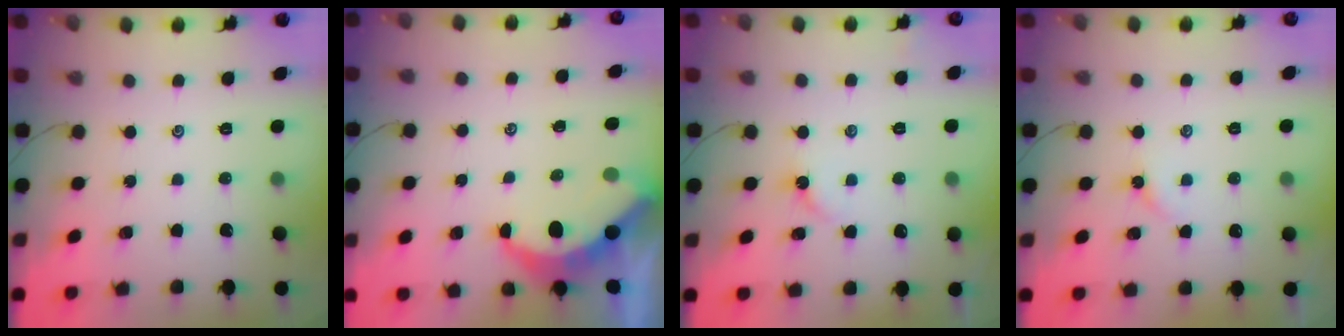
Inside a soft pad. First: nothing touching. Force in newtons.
{"total": 6.3, "press": 6.3, "slide": 0.2}
{"total": 2.5, "press": 2.4, "slide": 0.4}
{"total": 3.5, "press": 3.4, "slide": 0.4}